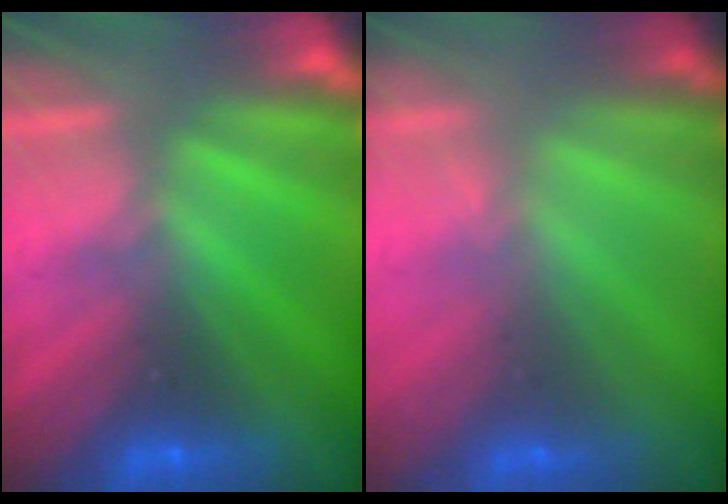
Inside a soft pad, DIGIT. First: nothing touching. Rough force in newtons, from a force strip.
{"total": 1.6}